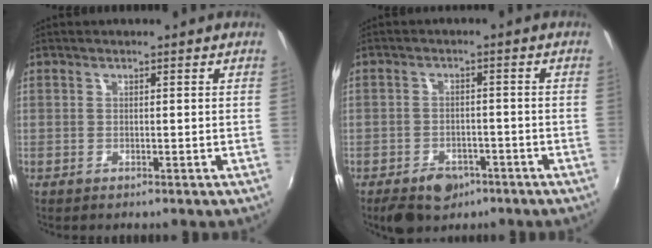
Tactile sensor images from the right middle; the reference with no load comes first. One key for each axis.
{"total": 7.4, "fx": -4.9, "fy": 4.6, "fz": 3.2, "tx": -0.077, "ty": 0.001, "tz": -0.063}